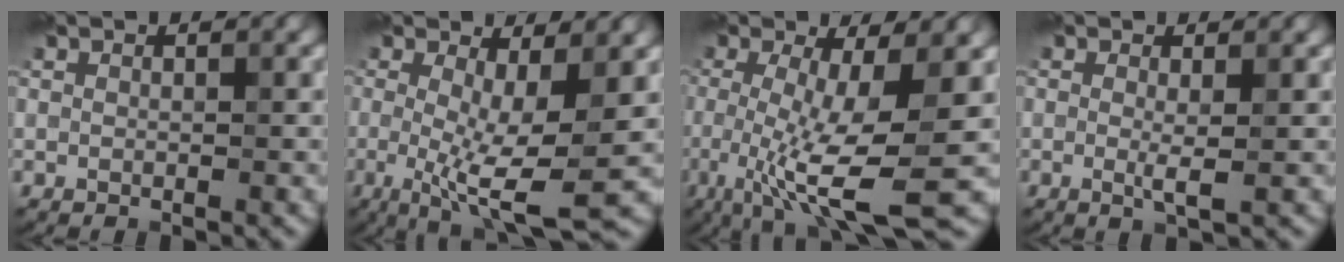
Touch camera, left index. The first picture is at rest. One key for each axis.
{"total": 7.7, "fx": -0.8, "fy": 2.0, "fz": 7.4, "tx": -0.125, "ty": -0.019, "tz": -0.013}
{"total": 9.5, "fx": -2.4, "fy": 2.3, "fz": 8.9, "tx": -0.162, "ty": -0.020, "tz": -0.042}
{"total": 1.6, "fx": 0.0, "fy": 0.2, "fz": 1.6, "tx": -0.032, "ty": -0.006, "tz": -0.003}